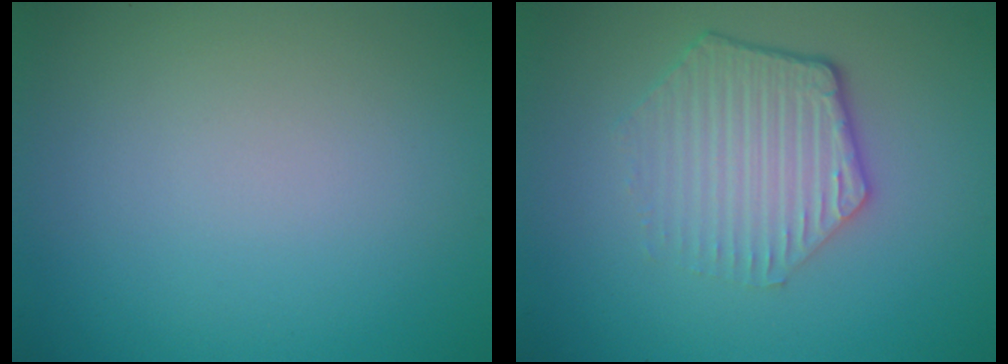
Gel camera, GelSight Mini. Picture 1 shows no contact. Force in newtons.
{"total": 4.3, "press": 3.2, "slide": 2.8}